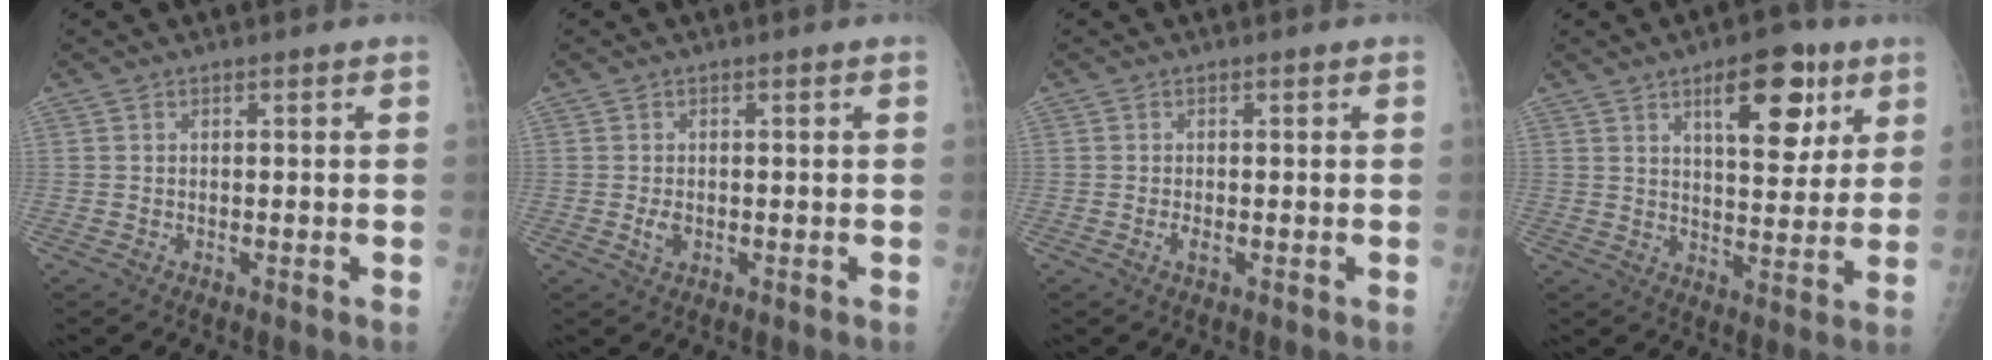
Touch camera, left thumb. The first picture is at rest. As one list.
[{"total": 2.0, "force": [-0.4, 1.3, 1.4], "torque": [-0.025, -0.001, -0.006]}, {"total": 1.1, "force": [-0.3, 0.5, 1.0], "torque": [-0.023, 0.000, -0.008]}, {"total": 12.5, "force": [6.2, 5.5, 9.3], "torque": [-0.098, -0.027, 0.089]}]